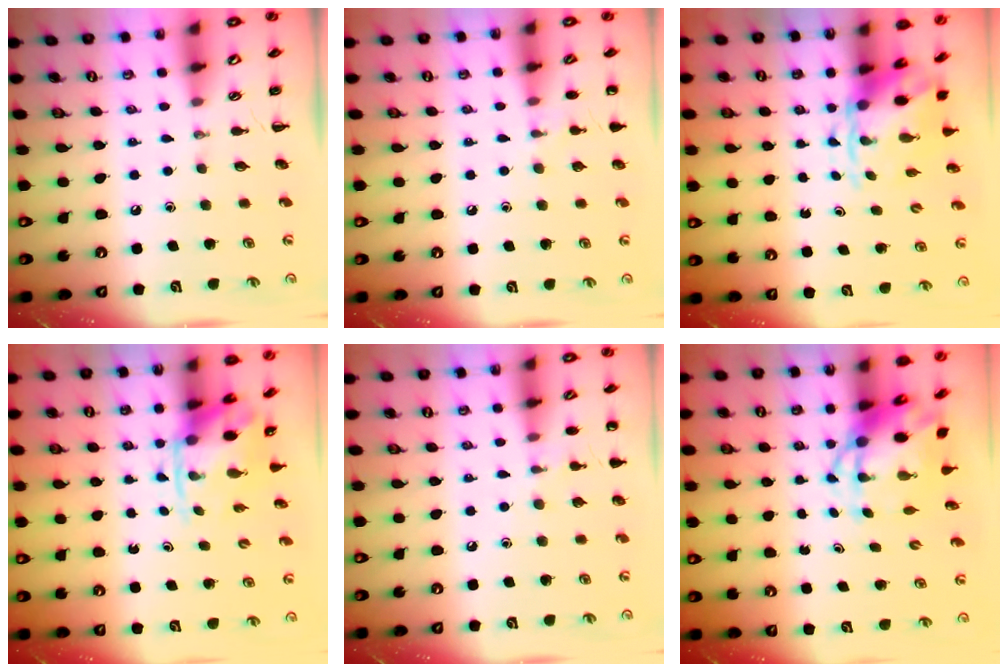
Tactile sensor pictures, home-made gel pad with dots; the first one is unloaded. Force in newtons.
{"total": 6.7, "press": 6.5, "slide": 1.5}
{"total": 3.9, "press": 3.8, "slide": 0.9}
{"total": 3.8, "press": 3.7, "slide": 0.8}
{"total": 6.4, "press": 6.1, "slide": 1.7}
{"total": 6.6, "press": 6.3, "slide": 2.1}